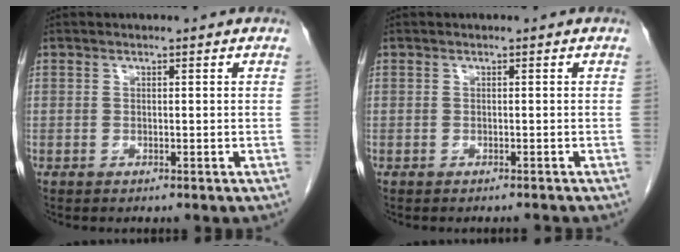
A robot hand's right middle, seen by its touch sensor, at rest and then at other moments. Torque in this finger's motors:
{"motor_torque": [-0.36, -0.07, -0.04, -0.01]}